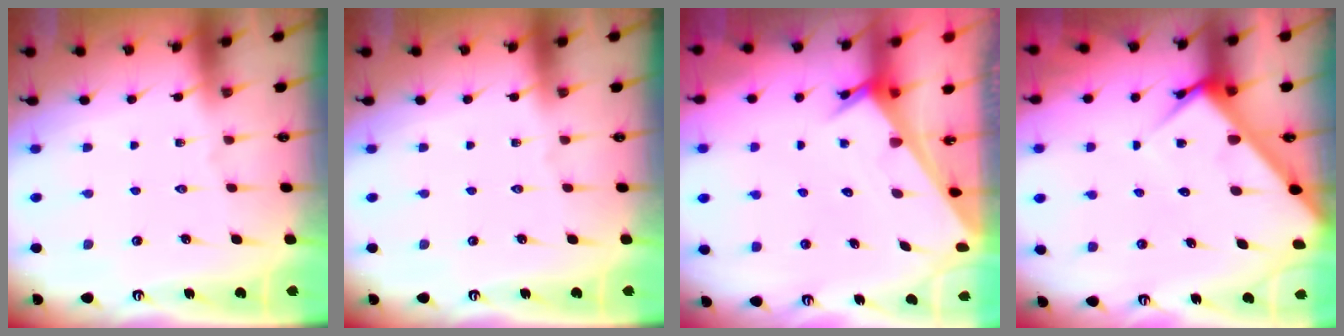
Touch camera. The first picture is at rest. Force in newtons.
{"total": 0.0}
{"total": 3.0, "press": 3.0, "slide": 0.2}
{"total": 6.1, "press": 6.1, "slide": 0.6}